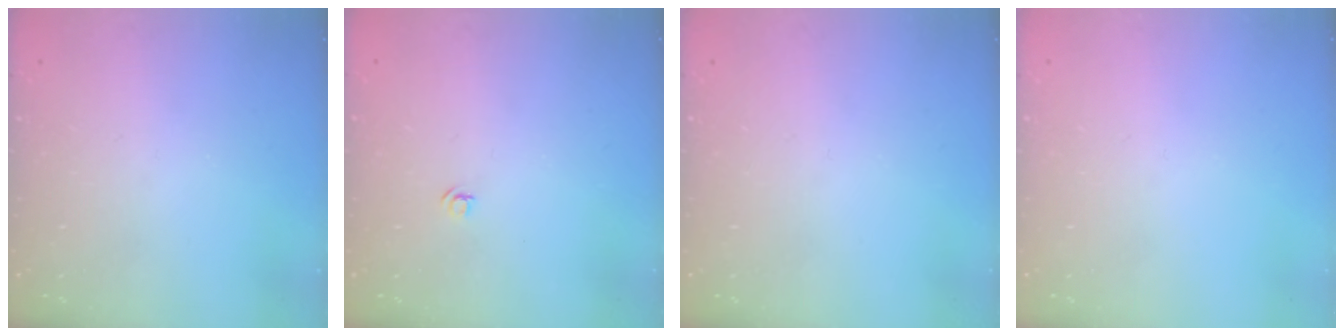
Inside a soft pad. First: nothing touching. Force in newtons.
{"total": 3.2, "press": 3.2, "slide": 0.3}
{"total": 0.0}
{"total": 0.0}